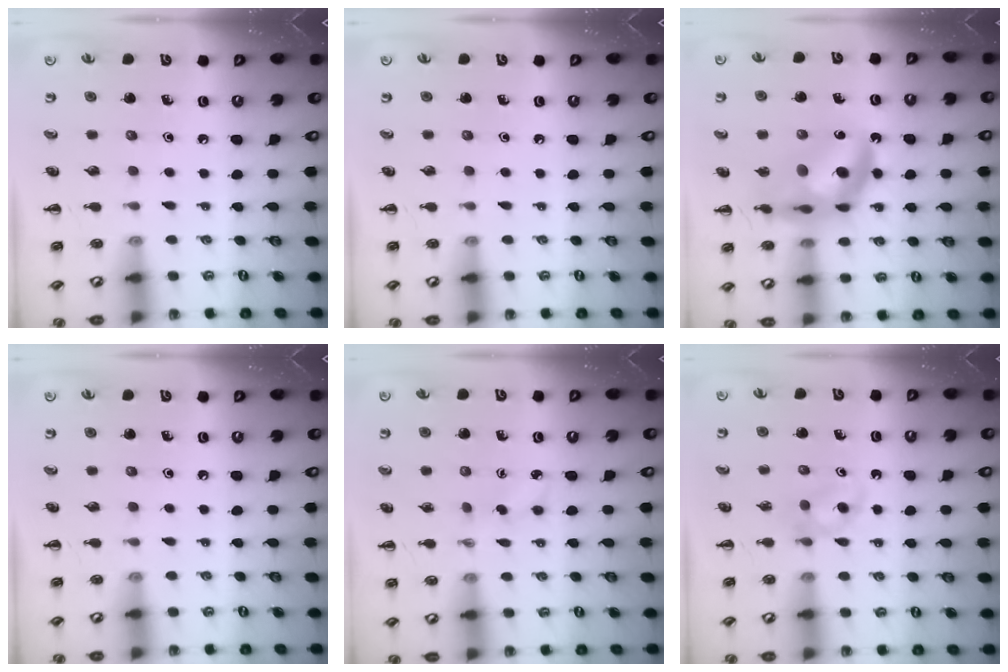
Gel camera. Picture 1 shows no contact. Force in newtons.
{"total": 0.0}
{"total": 13.2, "press": 12.6, "slide": 4.2}
{"total": 0.0}
{"total": 3.2, "press": 3.0, "slide": 1.0}
{"total": 2.9, "press": 2.6, "slide": 1.3}